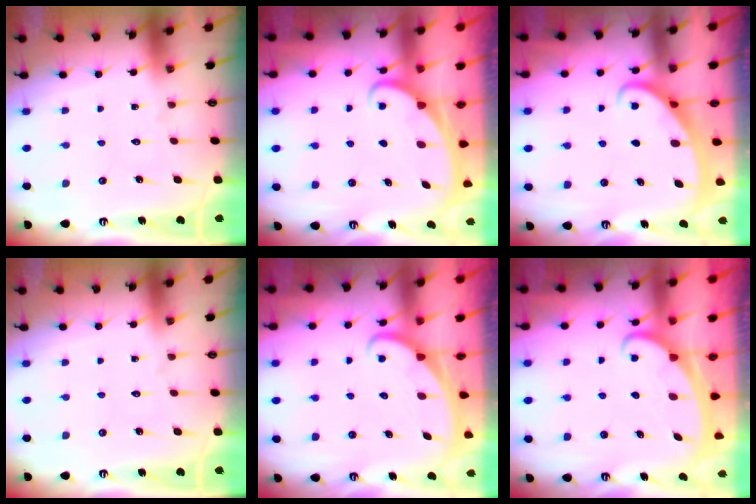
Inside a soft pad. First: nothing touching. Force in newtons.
{"total": 2.4, "press": 2.4, "slide": 0.3}
{"total": 2.5, "press": 2.5, "slide": 0.4}
{"total": 0.0}
{"total": 2.2, "press": 2.2, "slide": 0.1}
{"total": 2.3, "press": 2.3, "slide": 0.4}